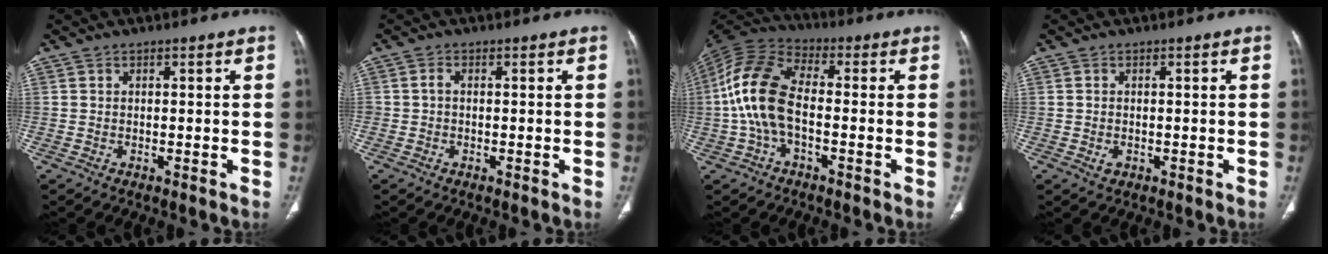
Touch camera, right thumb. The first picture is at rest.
{"total": 1.0, "force": [-0.1, 0.7, 0.7], "torque": [-0.010, 0.002, -0.004]}
{"total": 13.0, "force": [-1.6, 7.0, 10.8], "torque": [-0.234, 0.034, -0.037]}
{"total": 1.2, "force": [-0.3, 0.9, 0.8], "torque": [-0.014, 0.003, 0.000]}